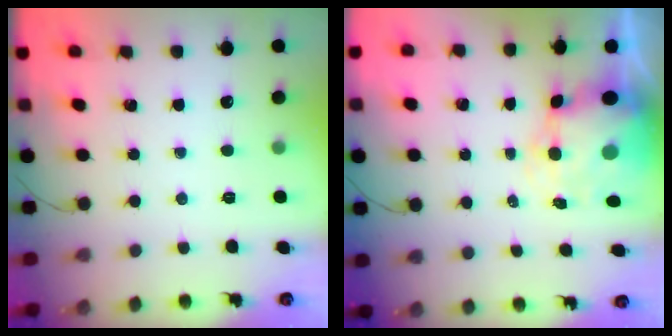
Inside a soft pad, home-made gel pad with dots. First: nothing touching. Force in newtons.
{"total": 9.6, "press": 9.2, "slide": 2.4}